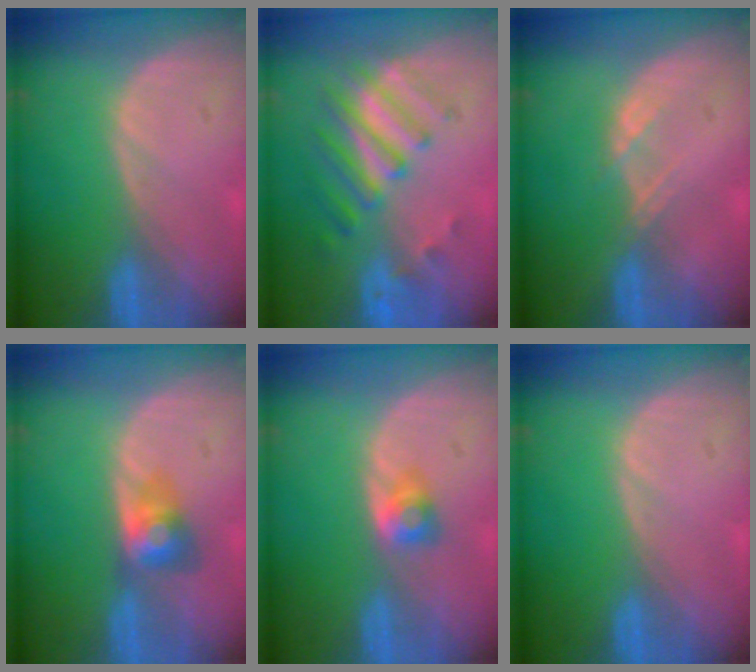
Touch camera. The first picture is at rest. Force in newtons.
{"total": 7.8, "press": 7.0, "slide": 3.4}
{"total": 1.5, "press": 1.4, "slide": 0.2}
{"total": 3.7, "press": 3.7, "slide": 0.2}
{"total": 2.6, "press": 2.3, "slide": 1.2}
{"total": 0.0}